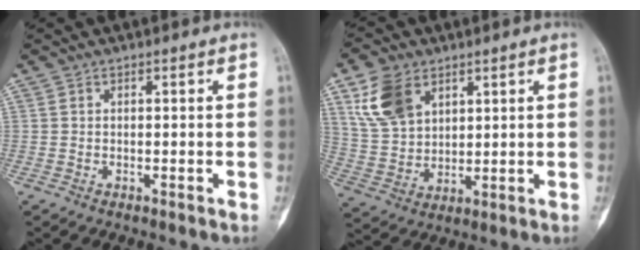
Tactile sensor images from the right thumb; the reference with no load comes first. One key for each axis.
{"total": 11.0, "fx": 5.4, "fy": 7.4, "fz": 6.1, "tx": -0.103, "ty": -0.017, "tz": 0.118}